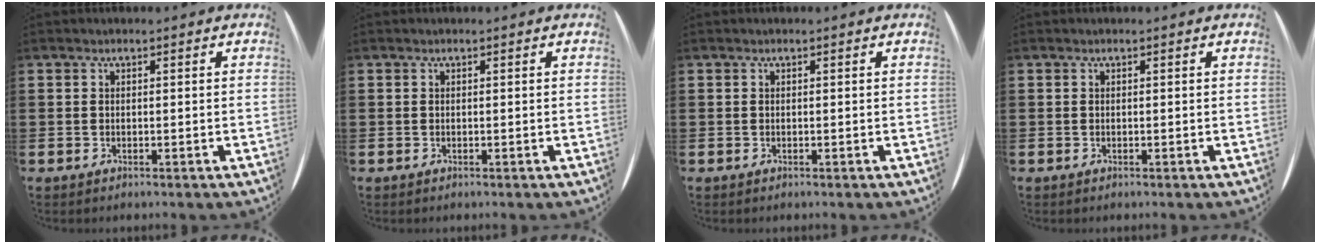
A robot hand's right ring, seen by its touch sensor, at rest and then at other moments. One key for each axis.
{"total": 0.0}
{"total": 0.0}
{"total": 0.0}